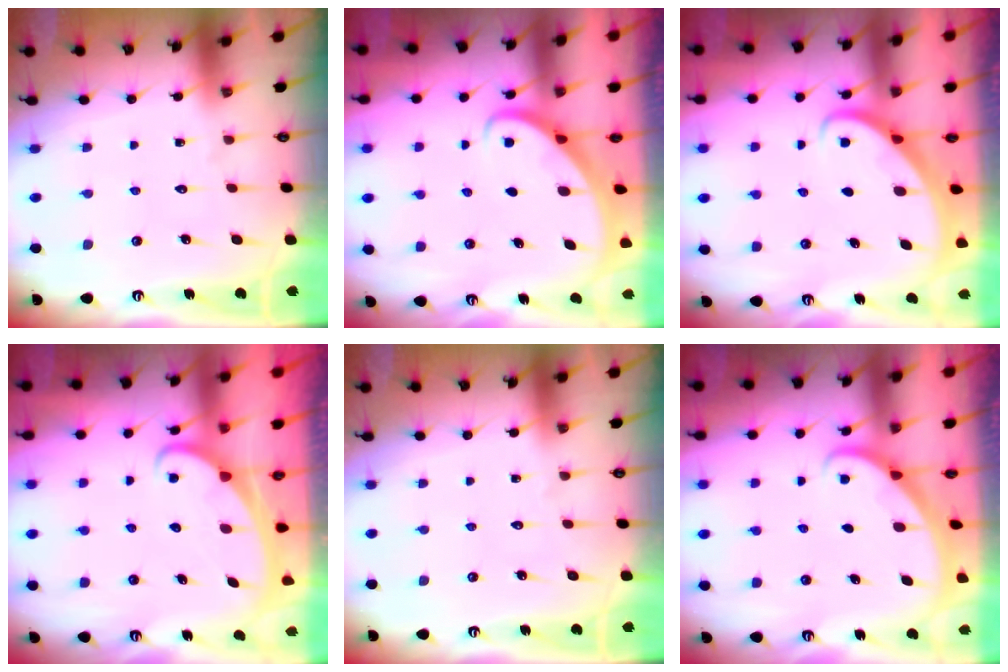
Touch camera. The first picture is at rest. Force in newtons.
{"total": 2.7, "press": 2.7, "slide": 0.2}
{"total": 2.8, "press": 2.8, "slide": 0.2}
{"total": 1.9, "press": 1.9, "slide": 0.1}
{"total": 0.0}
{"total": 1.8, "press": 1.8, "slide": 0.1}